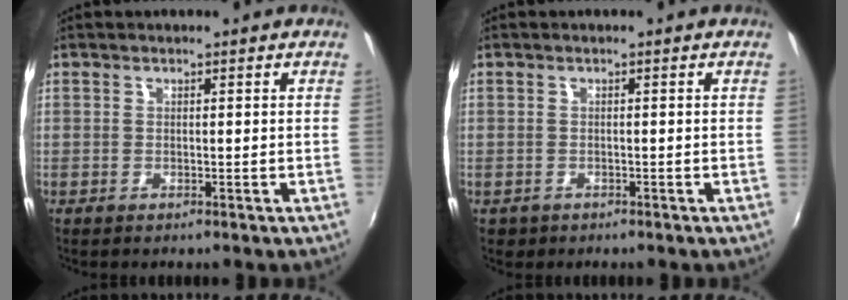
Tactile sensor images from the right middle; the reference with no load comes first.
{"total": 1.7, "force": [-0.8, 1.4, 0.5], "torque": [-0.014, -0.004, -0.010]}